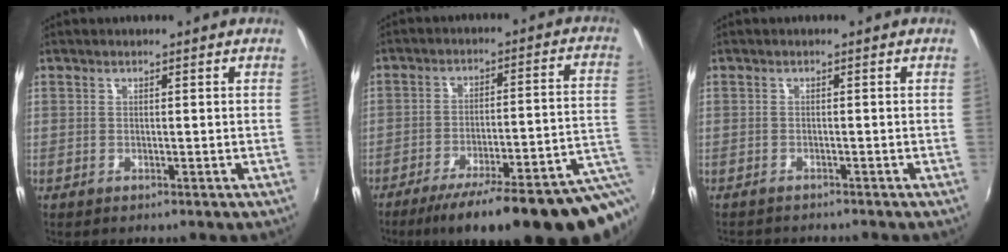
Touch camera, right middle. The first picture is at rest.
{"total": 19.9, "force": [-11.6, 1.8, 16.1], "torque": [-0.215, -0.036, -0.155]}
{"total": 3.2, "force": [-3.0, 0.7, 0.7], "torque": [-0.024, -0.015, -0.049]}